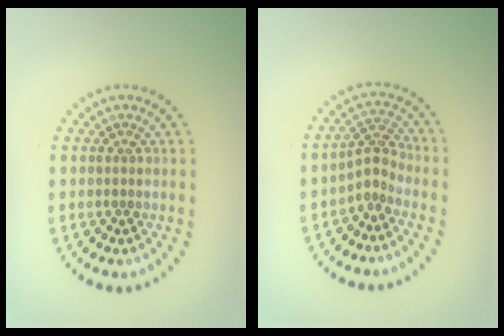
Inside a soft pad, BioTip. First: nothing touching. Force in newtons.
{"total": 2.1, "press": 1.5, "slide": 1.6}